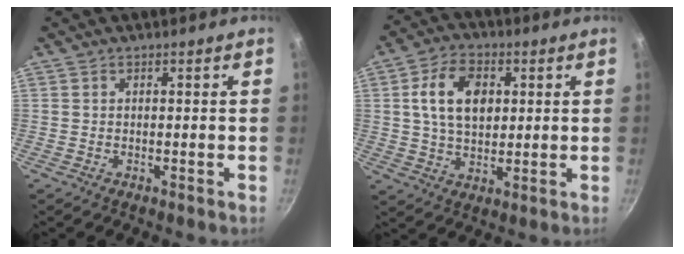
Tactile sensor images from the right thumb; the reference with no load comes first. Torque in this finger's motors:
{"motor_torque": [-0.12, 2.33, 1.01, -0.51, 0.22]}